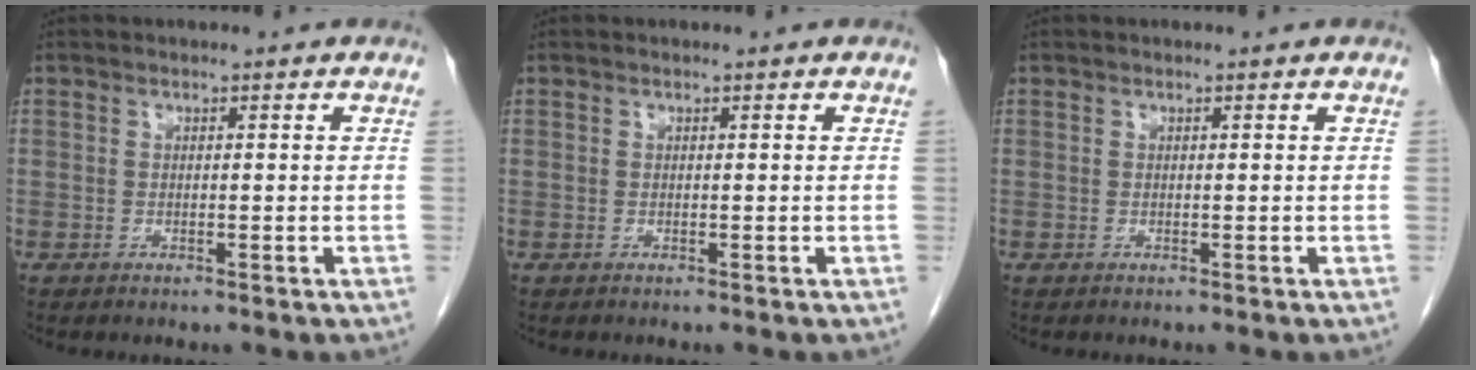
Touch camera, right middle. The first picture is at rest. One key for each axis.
{"total": 0.0}
{"total": 0.0}